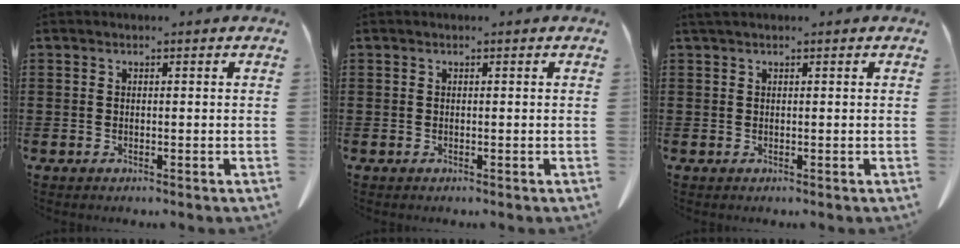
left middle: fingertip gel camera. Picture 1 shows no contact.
{"total": 0.0}
{"total": 0.7, "force": [0.4, 0.1, 0.5], "torque": [-0.011, 0.000, 0.009]}